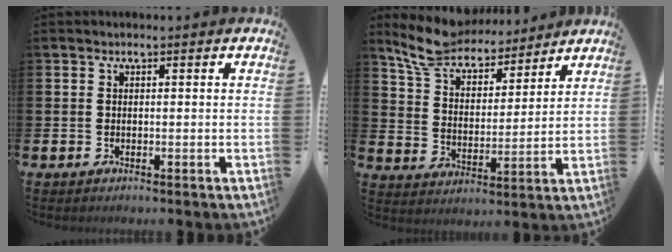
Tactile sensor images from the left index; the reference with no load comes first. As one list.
[{"total": 8.0, "force": [7.4, 2.6, 2.0], "torque": [-0.077, -0.048, 0.131]}]